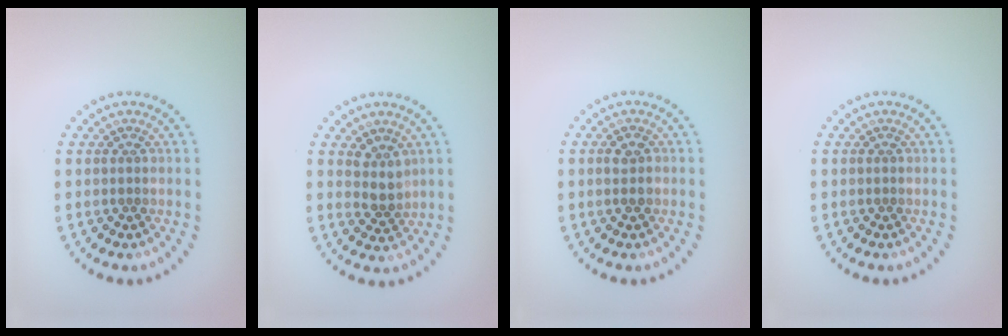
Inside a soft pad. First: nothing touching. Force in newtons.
{"total": 2.3, "press": 1.8, "slide": 1.4}
{"total": 1.5, "press": 1.5, "slide": 0.1}
{"total": 0.0}